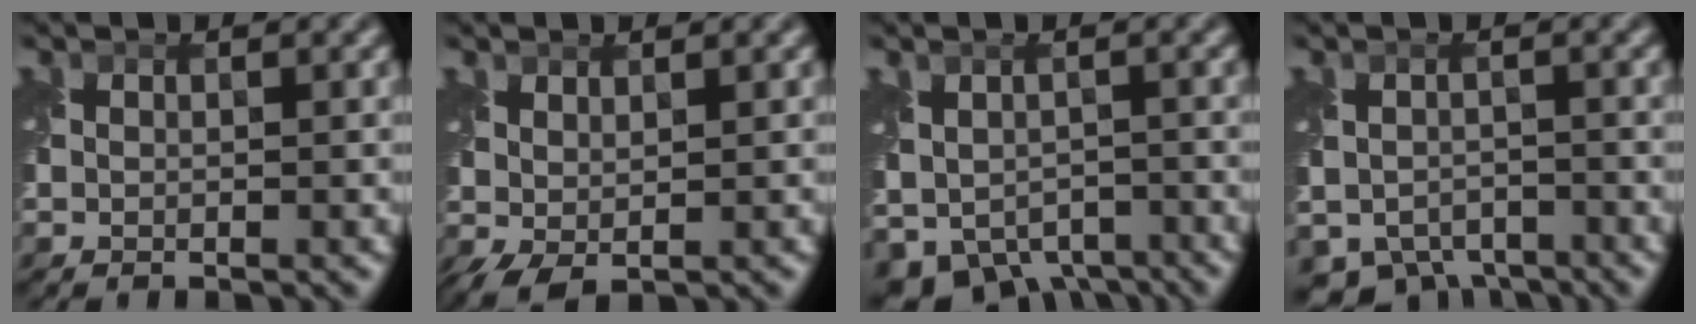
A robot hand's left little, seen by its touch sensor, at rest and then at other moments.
{"total": 1.8, "force": [0.7, 0.8, 1.5], "torque": [-0.040, 0.007, 0.018]}
{"total": 5.6, "force": [-2.8, 4.1, 2.6], "torque": [-0.045, -0.020, -0.031]}
{"total": 5.8, "force": [-4.3, 3.5, 1.5], "torque": [-0.014, -0.014, -0.059]}